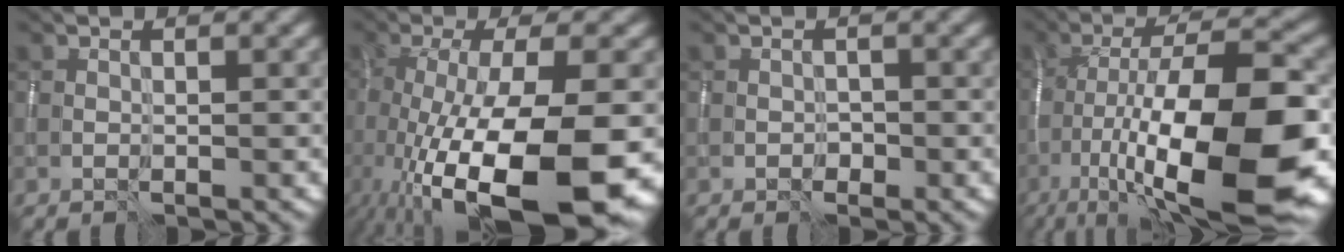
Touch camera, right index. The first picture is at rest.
{"total": 15.6, "force": [-5.2, 5.5, 13.7], "torque": [-0.220, -0.032, -0.073]}
{"total": 0.7, "force": [-0.4, 0.6, -0.1], "torque": [0.003, -0.002, -0.006]}
{"total": 16.3, "force": [-5.5, 5.5, 14.3], "torque": [-0.226, 0.006, -0.097]}